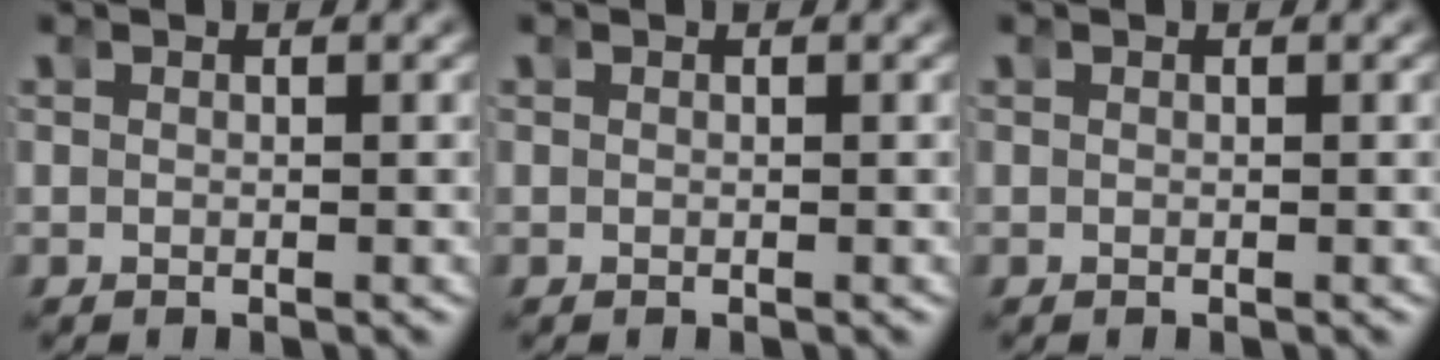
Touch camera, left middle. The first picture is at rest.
{"total": 0.0}
{"total": 0.0}